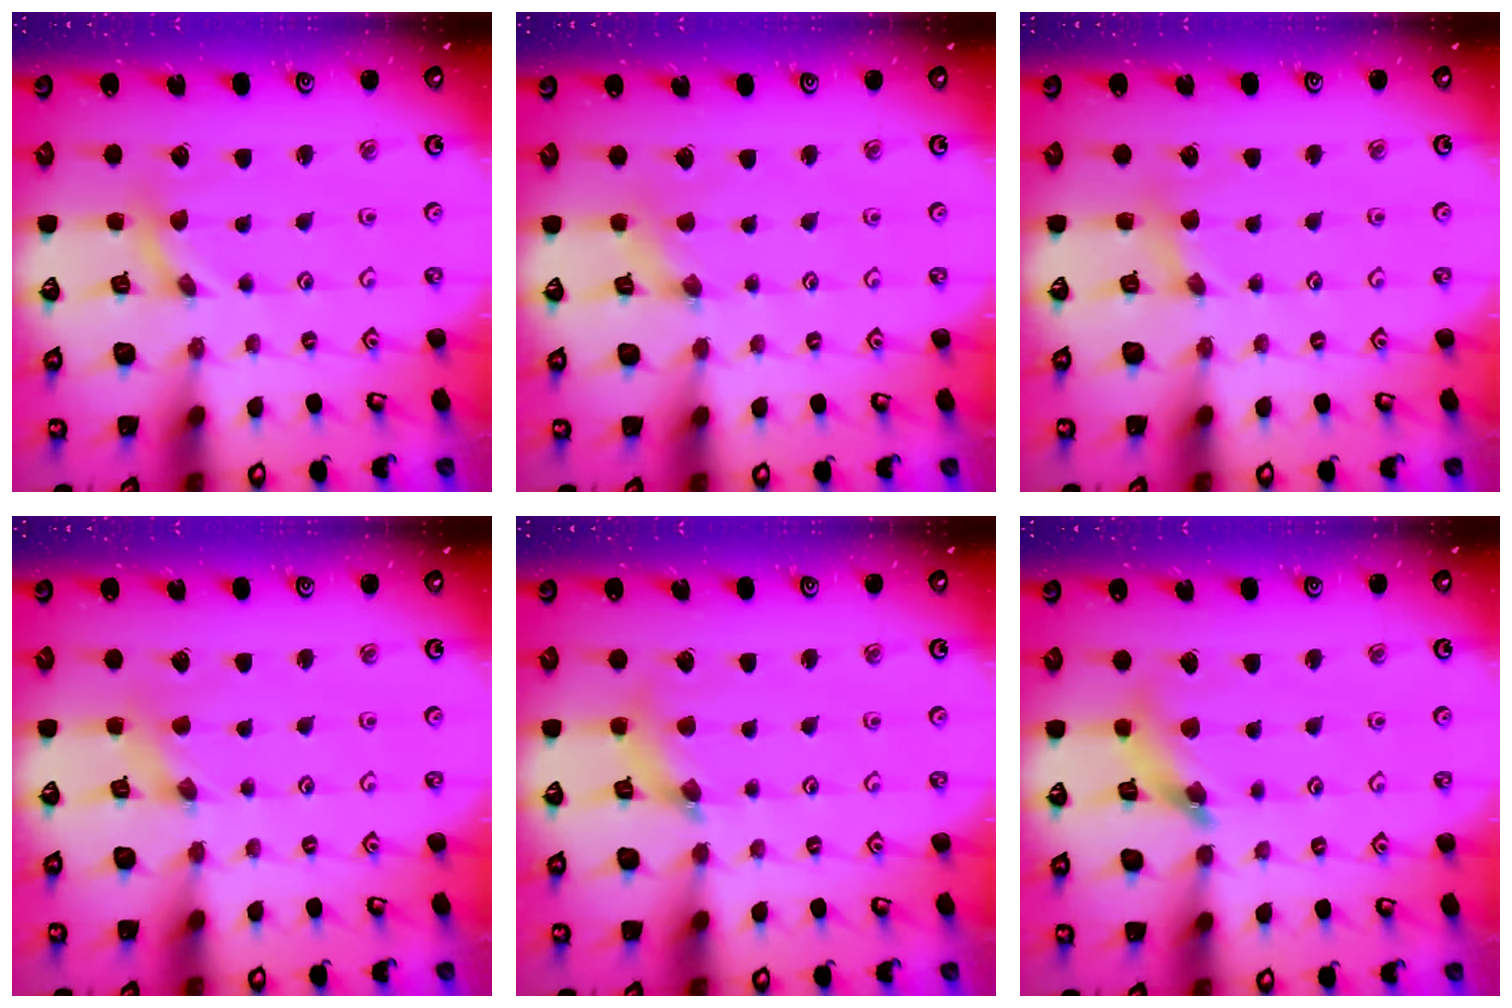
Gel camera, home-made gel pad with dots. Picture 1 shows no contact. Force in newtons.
{"total": 0.6, "press": 0.5, "slide": 0.1}
{"total": 2.7, "press": 2.7, "slide": 0.4}
{"total": 0.0}
{"total": 5.5, "press": 5.5, "slide": 0.6}
{"total": 8.4, "press": 8.4, "slide": 0.8}